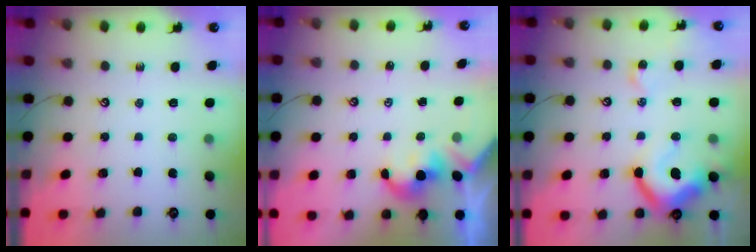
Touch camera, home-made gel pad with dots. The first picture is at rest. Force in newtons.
{"total": 2.2, "press": 2.2, "slide": 0.4}
{"total": 15.7, "press": 15.6, "slide": 1.8}